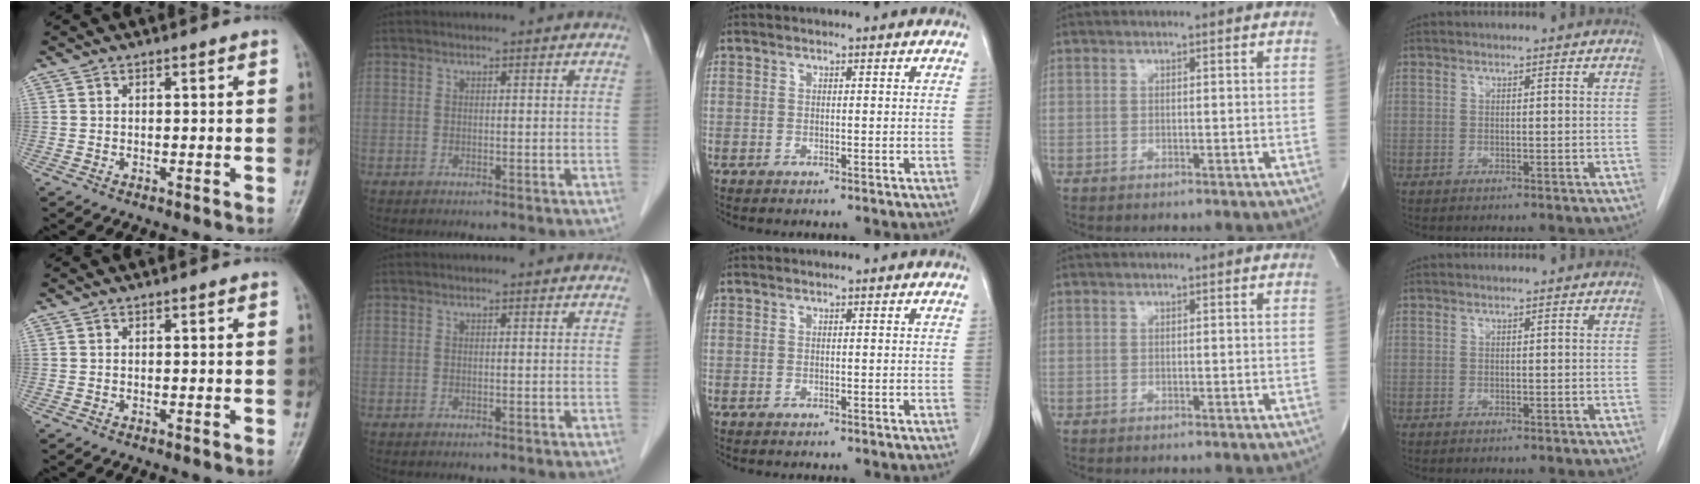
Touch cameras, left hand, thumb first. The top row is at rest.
{}